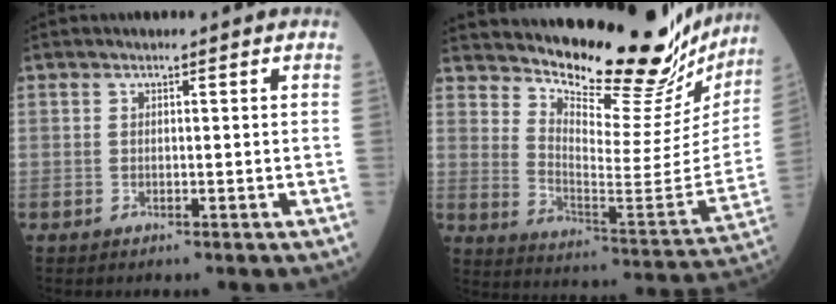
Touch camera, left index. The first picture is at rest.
{"total": 23.4, "force": [21.6, 4.0, 8.0], "torque": [-0.124, -0.096, 0.284]}